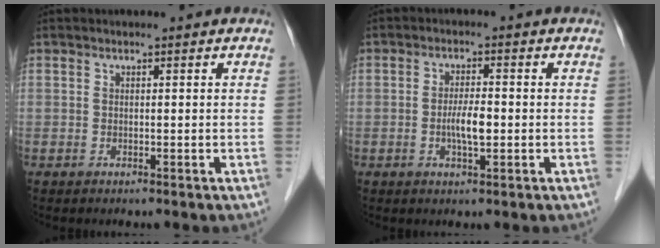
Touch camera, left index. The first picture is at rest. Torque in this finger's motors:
{"motor_torque": [0.60, 0.30, 0.10, 0.03]}